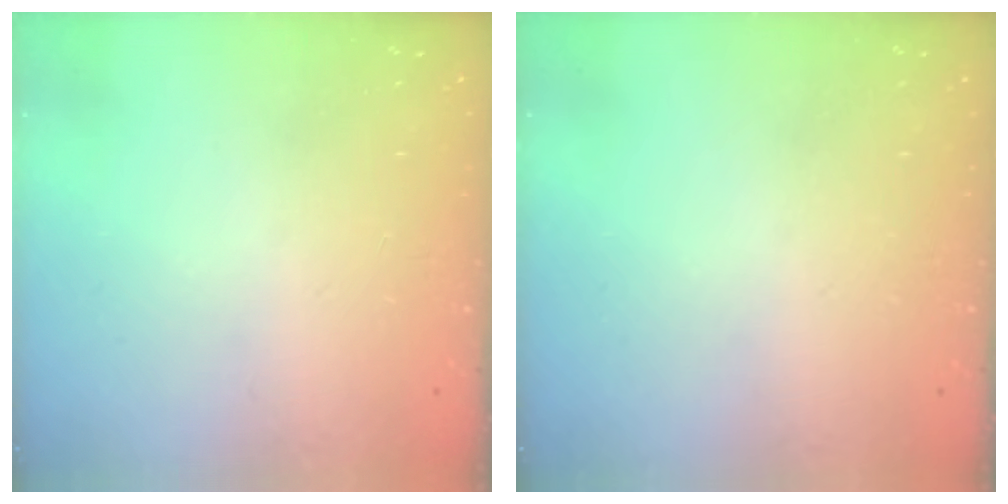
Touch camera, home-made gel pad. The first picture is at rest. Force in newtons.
{"total": 0.0}